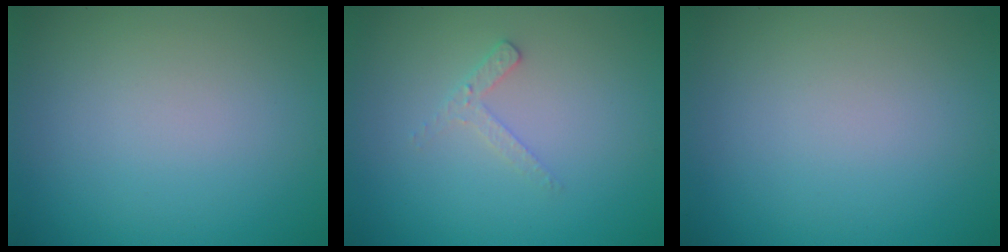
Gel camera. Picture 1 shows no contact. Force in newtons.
{"total": 1.6, "press": 1.5, "slide": 0.4}
{"total": 0.0}